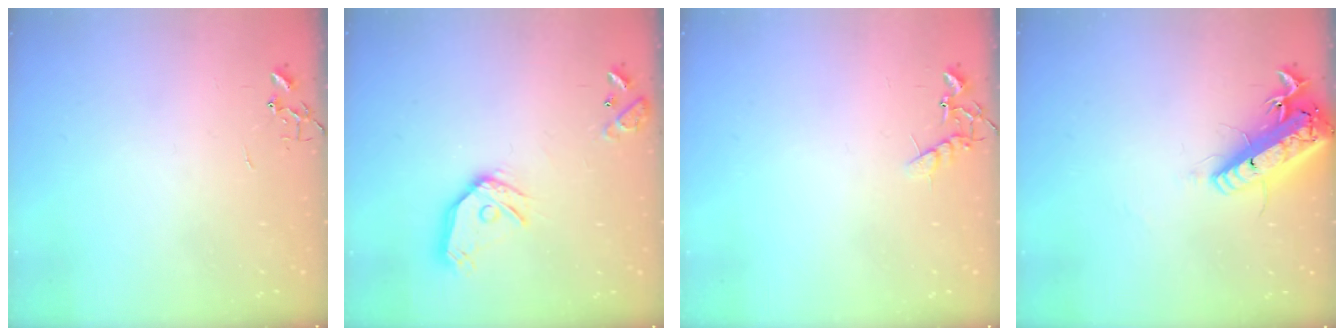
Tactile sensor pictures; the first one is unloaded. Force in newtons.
{"total": 14.0, "press": 13.8, "slide": 1.9}
{"total": 6.8, "press": 6.8, "slide": 0.3}
{"total": 17.6, "press": 17.3, "slide": 3.4}